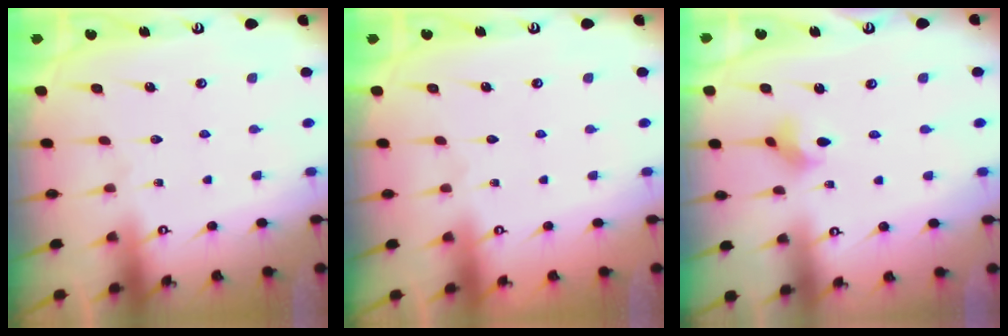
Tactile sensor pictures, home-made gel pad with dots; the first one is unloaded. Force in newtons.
{"total": 0.0}
{"total": 2.8, "press": 2.8, "slide": 0.1}